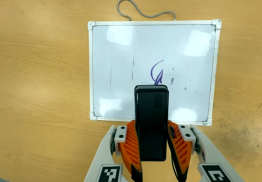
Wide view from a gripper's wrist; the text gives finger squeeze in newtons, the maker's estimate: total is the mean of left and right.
{"total": 7.8, "left": 6.7, "right": 9.0}